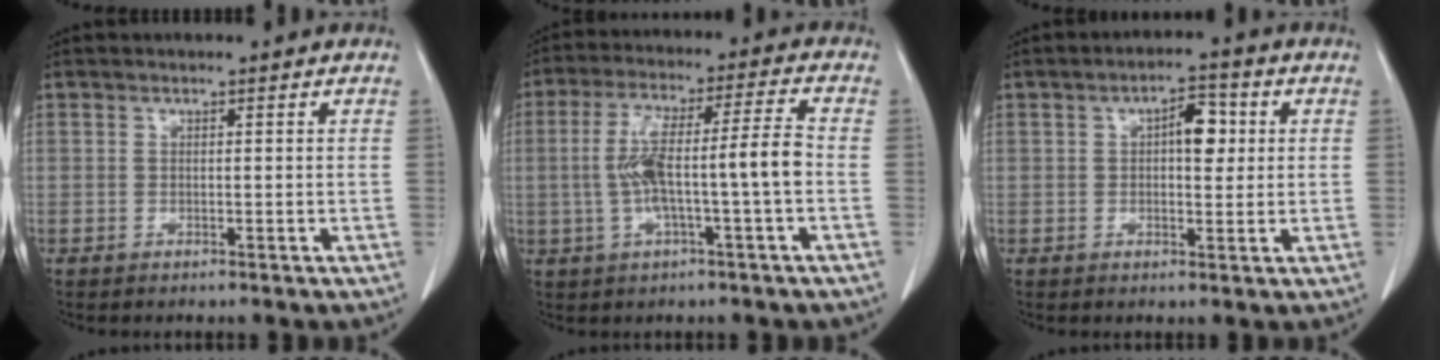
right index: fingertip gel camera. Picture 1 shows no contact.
{"total": 11.0, "force": [-1.4, 0.5, 10.9], "torque": [-0.205, 0.025, -0.027]}
{"total": 5.2, "force": [1.1, 2.2, 4.6], "torque": [-0.067, 0.013, 0.015]}